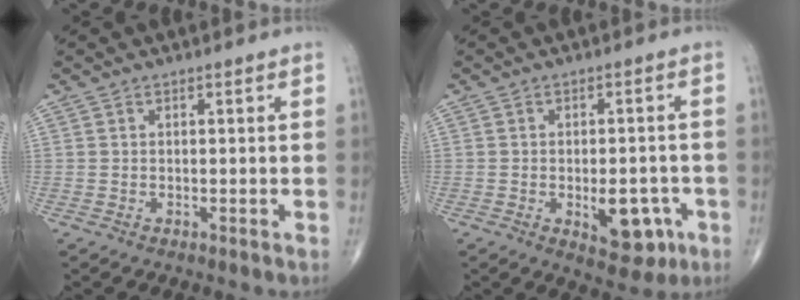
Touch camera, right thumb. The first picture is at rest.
{"total": 8.8, "force": [-2.9, 4.6, 6.9], "torque": [-0.068, 0.011, -0.028]}